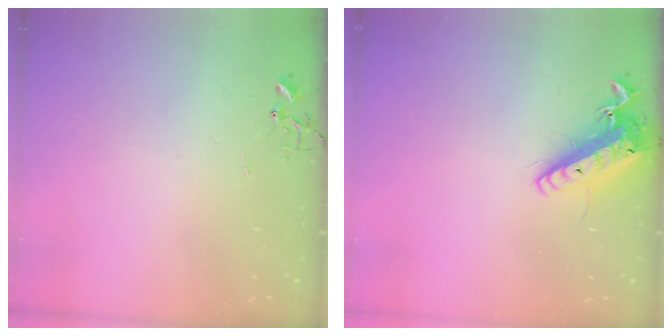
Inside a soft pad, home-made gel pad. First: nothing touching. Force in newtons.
{"total": 15.0, "press": 14.7, "slide": 3.1}